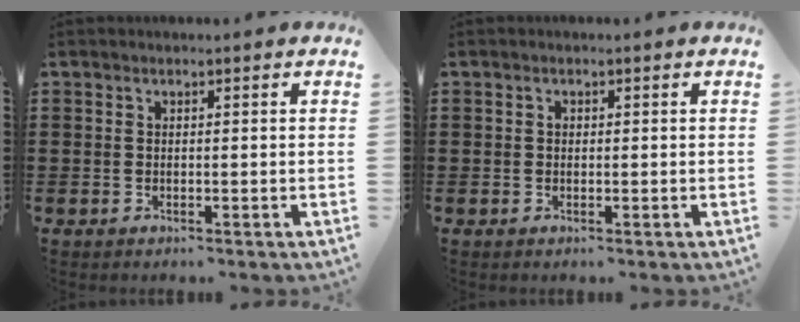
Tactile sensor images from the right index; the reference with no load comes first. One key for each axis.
{"total": 0.6, "fx": 0.1, "fy": 0.5, "fz": 0.3, "tx": -0.008, "ty": 0.002, "tz": 0.002}